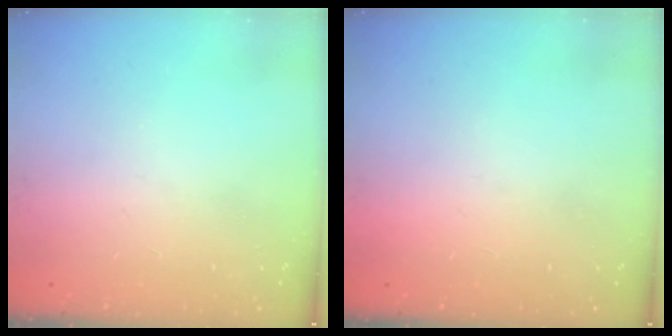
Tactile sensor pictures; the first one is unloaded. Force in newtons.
{"total": 1.5, "press": 1.5, "slide": 0.1}